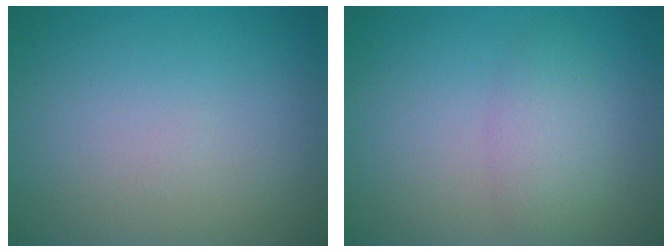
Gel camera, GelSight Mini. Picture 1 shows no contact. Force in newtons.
{"total": 2.8, "press": 2.8, "slide": 0.2}